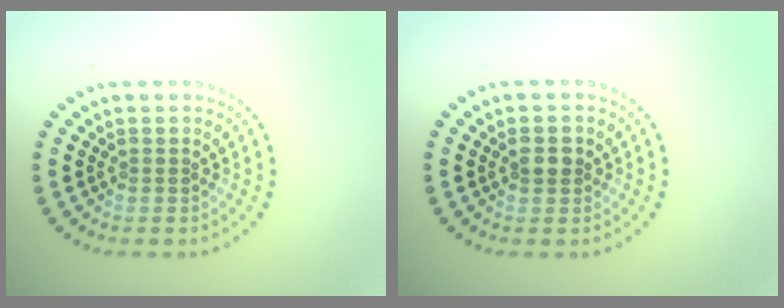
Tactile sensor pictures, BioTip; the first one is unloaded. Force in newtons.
{"total": 1.6, "press": 1.5, "slide": 0.3}